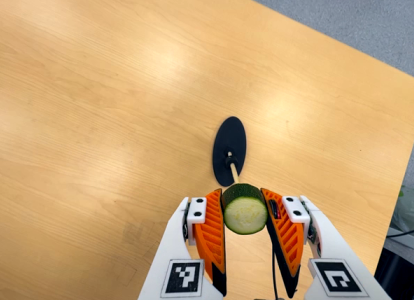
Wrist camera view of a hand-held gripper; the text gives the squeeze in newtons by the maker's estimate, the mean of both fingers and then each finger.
{"total": 13.2, "left": 14.1, "right": 12.2}